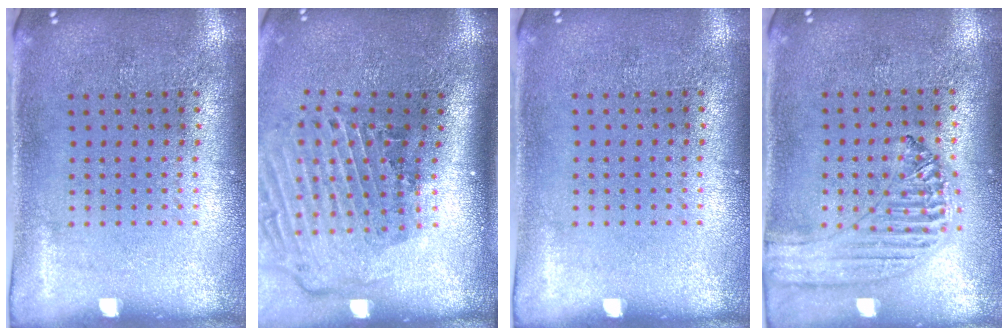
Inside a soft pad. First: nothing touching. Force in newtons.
{"total": 2.9, "press": 2.0, "slide": 2.2}
{"total": 0.0}
{"total": 1.2, "press": 1.2, "slide": 0.2}